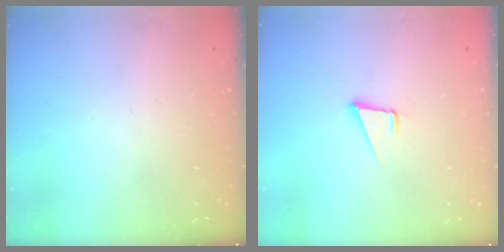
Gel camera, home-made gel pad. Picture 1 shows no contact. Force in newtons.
{"total": 3.4, "press": 2.5, "slide": 2.2}